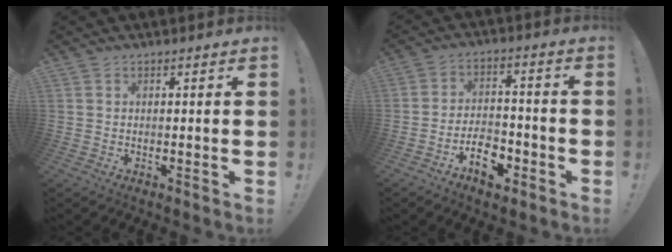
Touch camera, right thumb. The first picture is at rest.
{"total": 9.9, "force": [-5.7, 5.7, 5.7], "torque": [-0.072, 0.042, -0.095]}